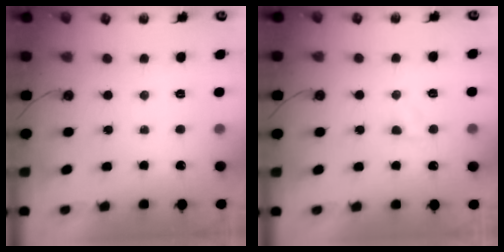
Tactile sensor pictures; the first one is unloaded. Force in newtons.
{"total": 2.7, "press": 2.7, "slide": 0.3}